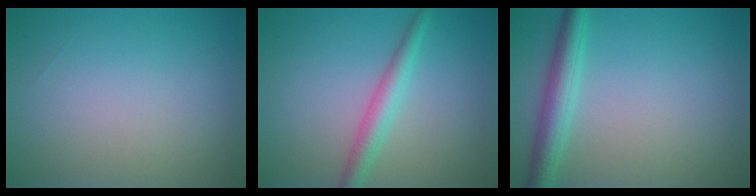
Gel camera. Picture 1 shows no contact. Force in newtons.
{"total": 2.7, "press": 2.7, "slide": 0.1}
{"total": 3.5, "press": 3.5, "slide": 0.1}